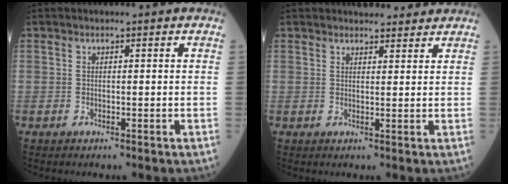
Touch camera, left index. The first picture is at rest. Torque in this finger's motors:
{"motor_torque": [0.00, -0.21, 0.00, 0.02]}